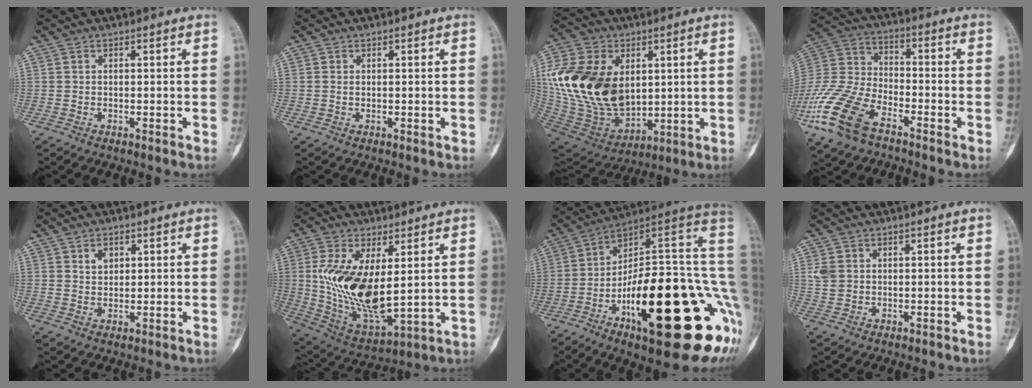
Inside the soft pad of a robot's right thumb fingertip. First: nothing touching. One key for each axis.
{"total": 0.6, "fx": 0.1, "fy": 0.4, "fz": 0.4, "tx": -0.005, "ty": 0.002, "tz": 0.002}
{"total": 26.2, "fx": 3.8, "fy": 17.5, "fz": 19.1, "tx": -0.374, "ty": -0.018, "tz": 0.088}
{"total": 17.7, "fx": -10.0, "fy": 9.6, "fz": 11.1, "tx": -0.239, "ty": 0.035, "tz": -0.201}
{"total": 2.7, "fx": 1.3, "fy": 2.0, "fz": 1.3, "tx": -0.010, "ty": -0.008, "tz": 0.024}
{"total": 18.0, "fx": 2.4, "fy": 8.5, "fz": 15.7, "tx": -0.294, "ty": -0.022, "tz": 0.065}
{"total": 31.3, "fx": -4.8, "fy": 10.3, "fz": 29.2, "tx": -0.334, "ty": 0.032, "tz": -0.060}
{"total": 2.5, "fx": 0.5, "fy": 2.1, "fz": 1.3, "tx": -0.023, "ty": 0.005, "tz": 0.015}